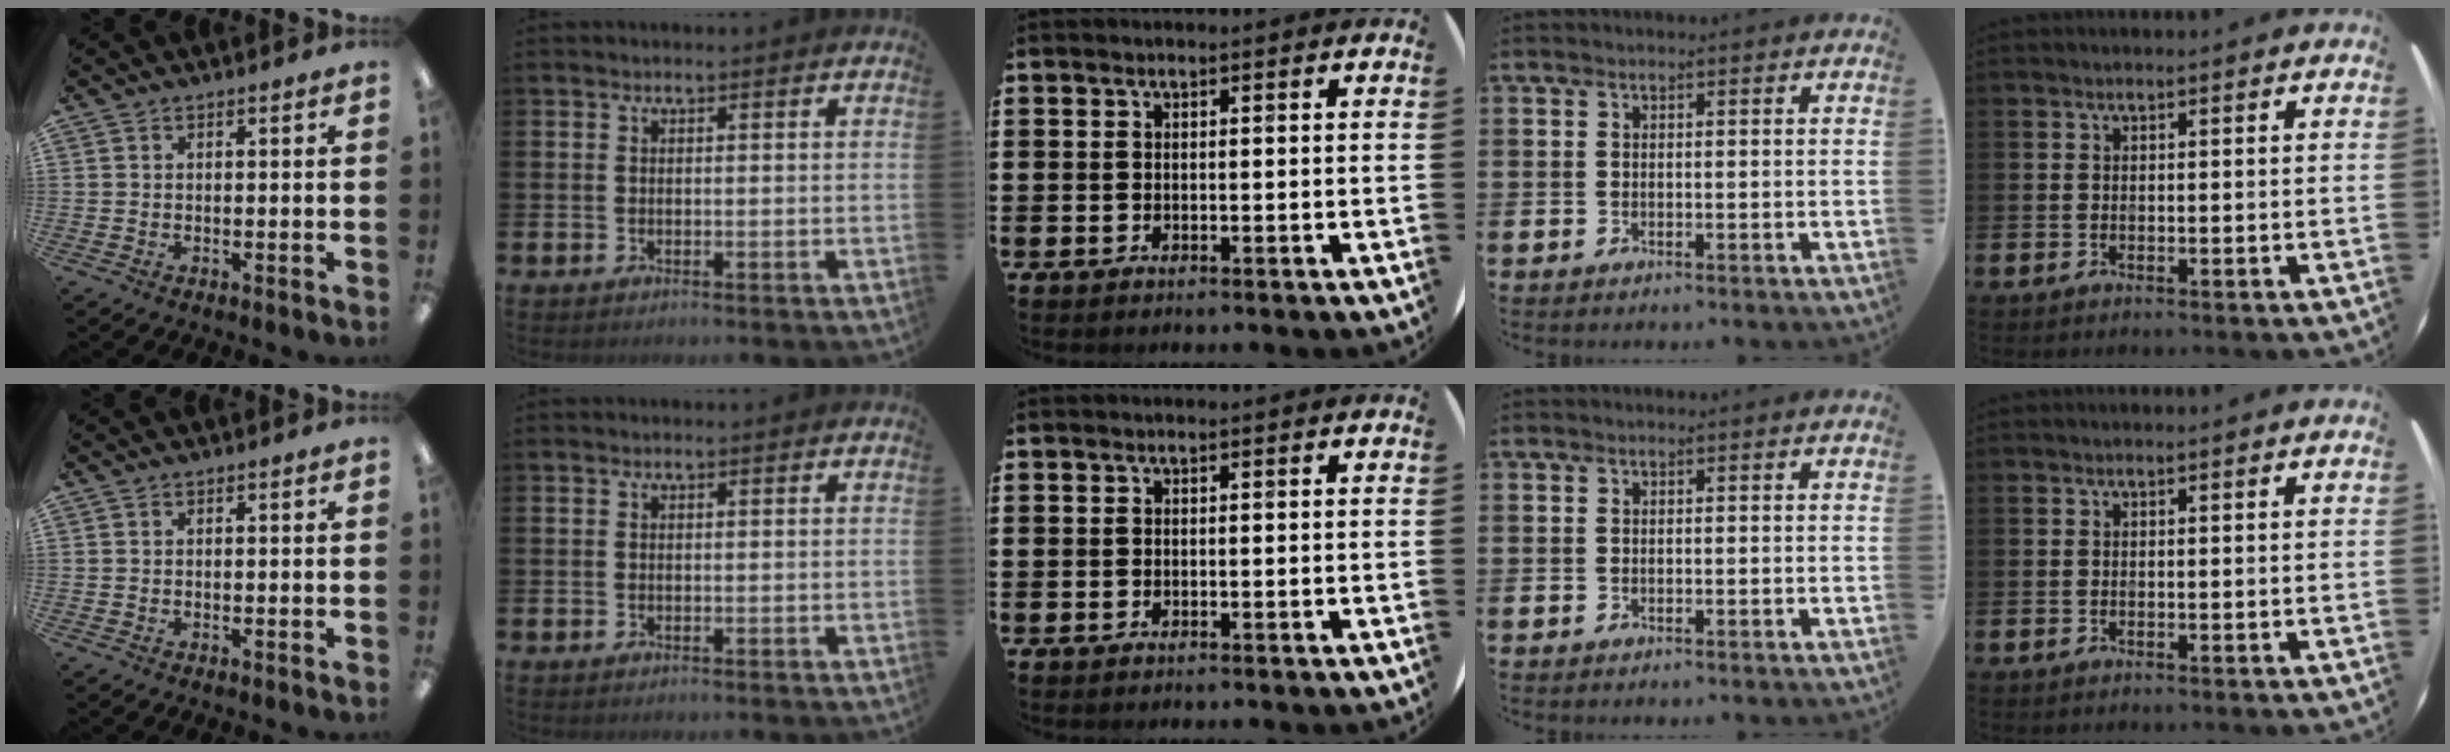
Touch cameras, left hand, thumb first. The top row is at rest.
{}